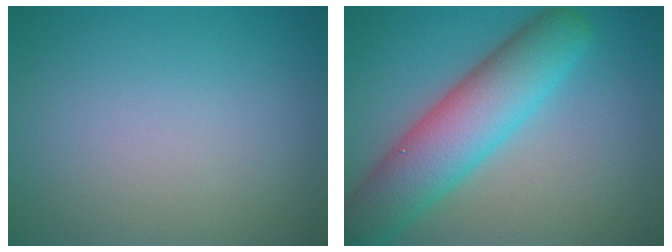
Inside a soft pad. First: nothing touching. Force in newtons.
{"total": 8.1, "press": 8.1, "slide": 0.5}